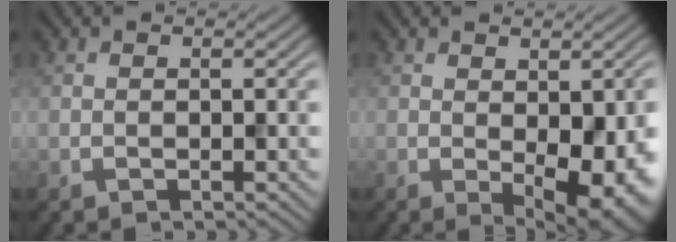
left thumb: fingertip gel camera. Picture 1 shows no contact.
{"total": 9.4, "force": [-1.7, 4.4, 8.2], "torque": [-0.116, -0.029, -0.001]}